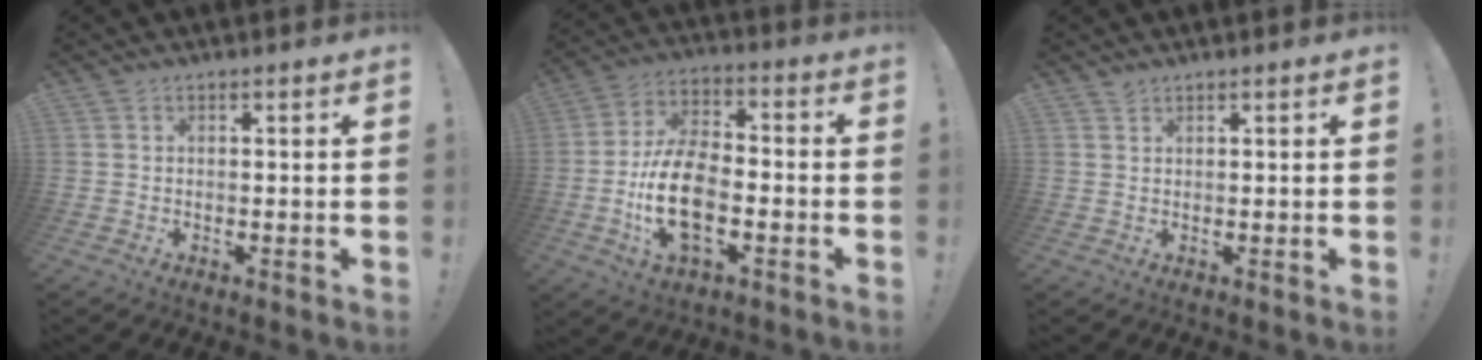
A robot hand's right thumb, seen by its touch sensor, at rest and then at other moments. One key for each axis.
{"total": 16.4, "fx": -4.6, "fy": 9.4, "fz": 12.7, "tx": -0.240, "ty": 0.021, "tz": -0.076}
{"total": 1.0, "fx": 0.9, "fy": 0.3, "fz": 0.3, "tx": -0.004, "ty": -0.003, "tz": 0.017}